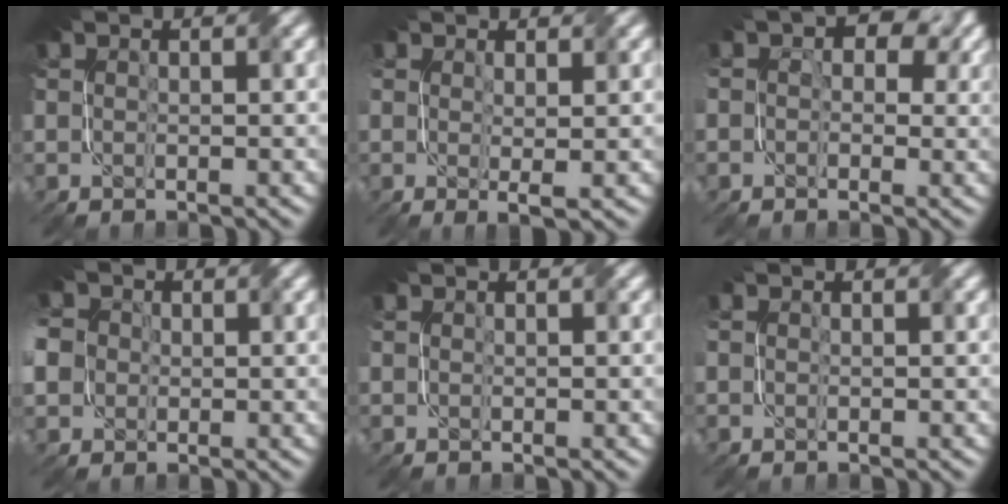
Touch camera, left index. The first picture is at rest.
{"total": 1.9, "force": [0.2, 0.4, 1.9], "torque": [-0.030, -0.005, 0.002]}
{"total": 7.1, "force": [1.5, 5.3, 4.6], "torque": [-0.036, 0.013, 0.011]}
{"total": 8.1, "force": [-1.1, 7.1, 3.6], "torque": [-0.085, 0.002, -0.053]}
{"total": 0.0}
{"total": 1.2, "force": [-0.2, 1.0, 0.6], "torque": [0.000, -0.002, -0.005]}